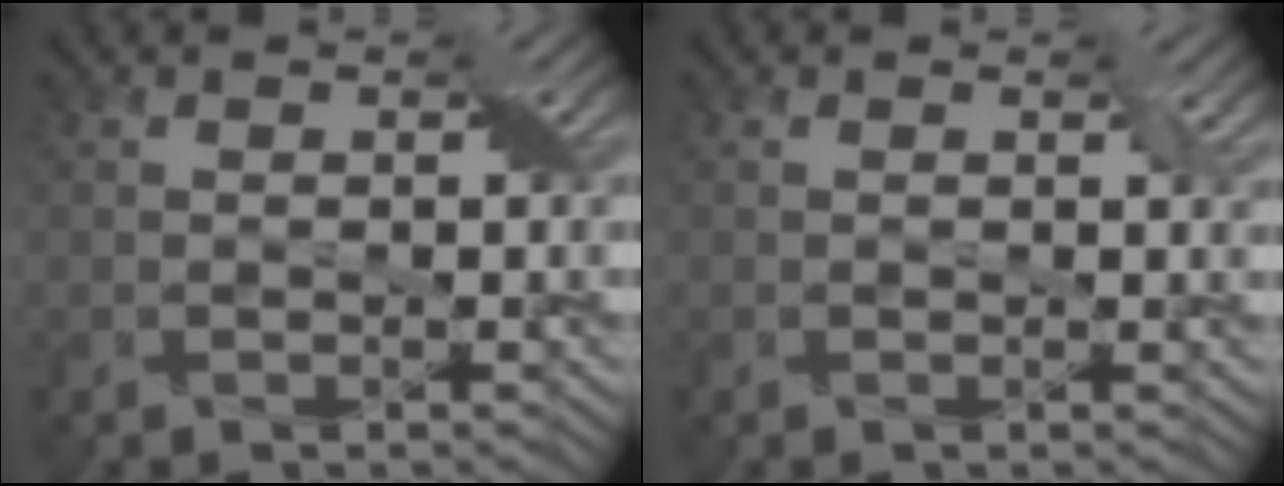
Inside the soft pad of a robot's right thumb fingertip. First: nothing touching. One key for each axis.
{"total": 0.8, "fx": 0.5, "fy": 0.2, "fz": 0.6, "tx": -0.009, "ty": -0.002, "tz": 0.009}